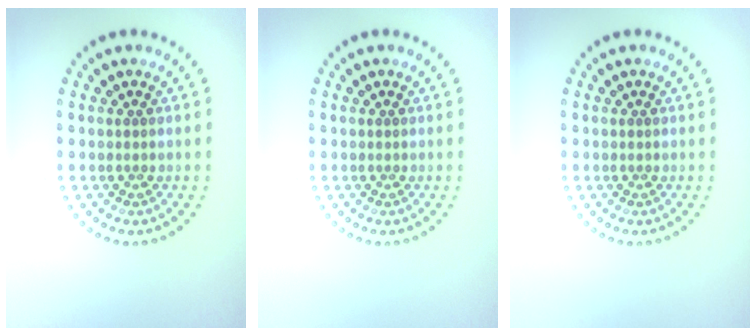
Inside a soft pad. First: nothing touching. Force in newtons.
{"total": 0.0}
{"total": 0.0}